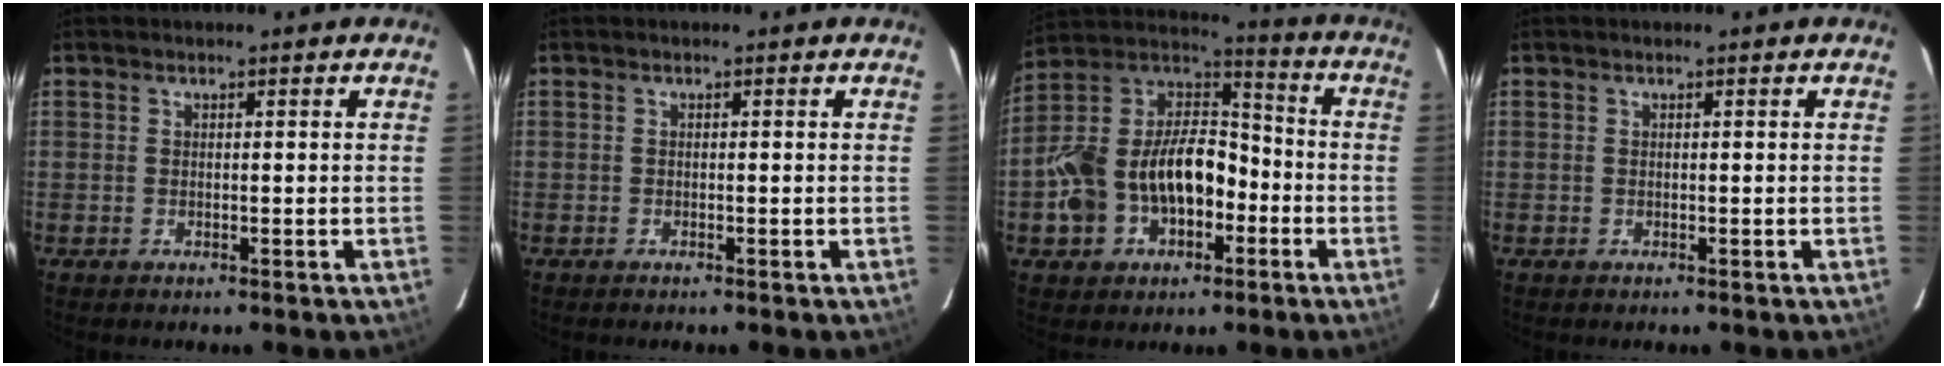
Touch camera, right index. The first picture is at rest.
{"total": 0.0}
{"total": 19.3, "force": [-5.7, 13.0, 13.1], "torque": [-0.292, 0.027, -0.094]}
{"total": 0.0}